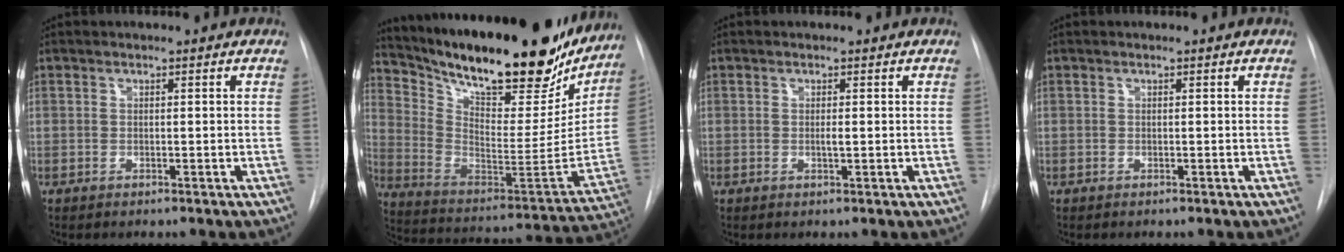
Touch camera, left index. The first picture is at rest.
{"total": 30.9, "force": [24.4, 8.8, 16.8], "torque": [-0.288, -0.038, 0.355]}
{"total": 0.8, "force": [-0.4, 0.0, 0.7], "torque": [-0.015, -0.008, -0.007]}
{"total": 0.0}